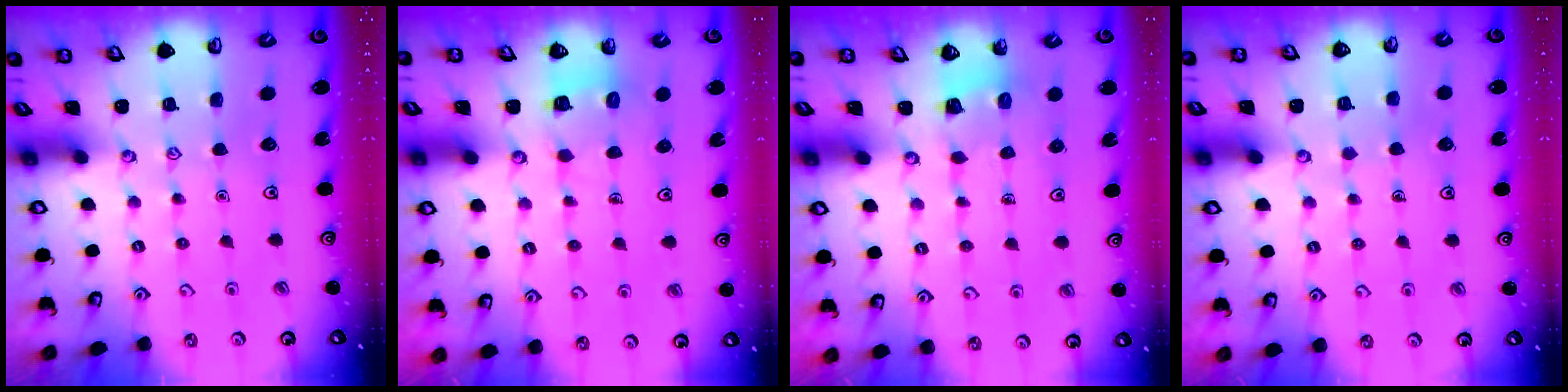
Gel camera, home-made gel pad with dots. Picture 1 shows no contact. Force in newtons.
{"total": 5.0, "press": 5.0, "slide": 0.3}
{"total": 2.6, "press": 2.6, "slide": 0.3}
{"total": 3.7, "press": 3.7, "slide": 0.2}